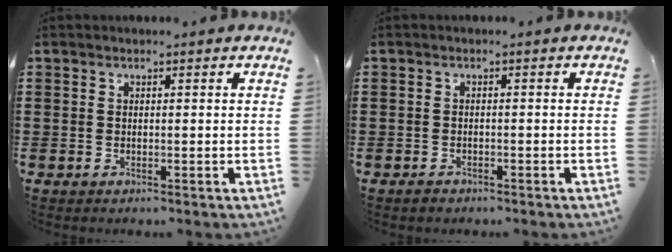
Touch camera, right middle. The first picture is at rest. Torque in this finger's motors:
{"motor_torque": [2.14, 0.00, 0.13, 0.02]}